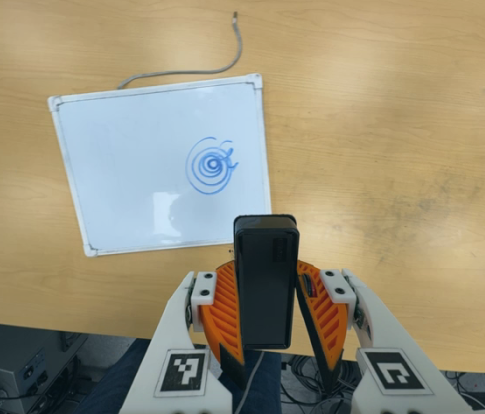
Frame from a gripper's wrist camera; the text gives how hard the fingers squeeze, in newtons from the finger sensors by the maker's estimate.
{"total": 5.4, "left": 5.0, "right": 5.8}